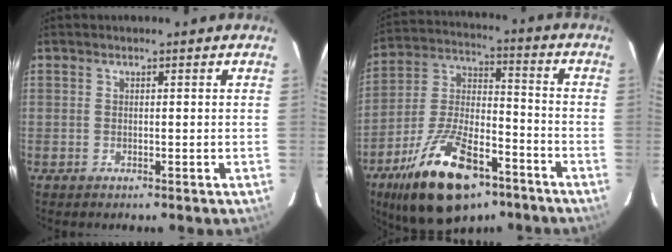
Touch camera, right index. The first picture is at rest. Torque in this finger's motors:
{"motor_torque": [1.40, -0.74, 1.05, 0.21]}